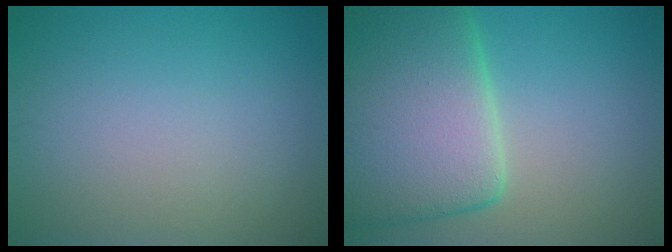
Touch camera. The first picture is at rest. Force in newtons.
{"total": 11.9, "press": 11.8, "slide": 1.3}